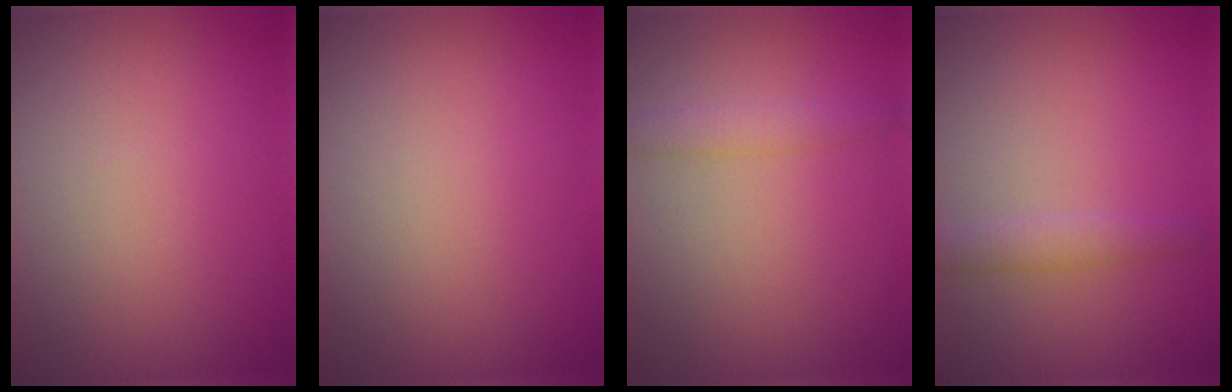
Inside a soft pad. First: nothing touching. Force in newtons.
{"total": 0.0}
{"total": 2.0, "press": 2.0, "slide": 0.1}
{"total": 1.6, "press": 1.6, "slide": 0.0}